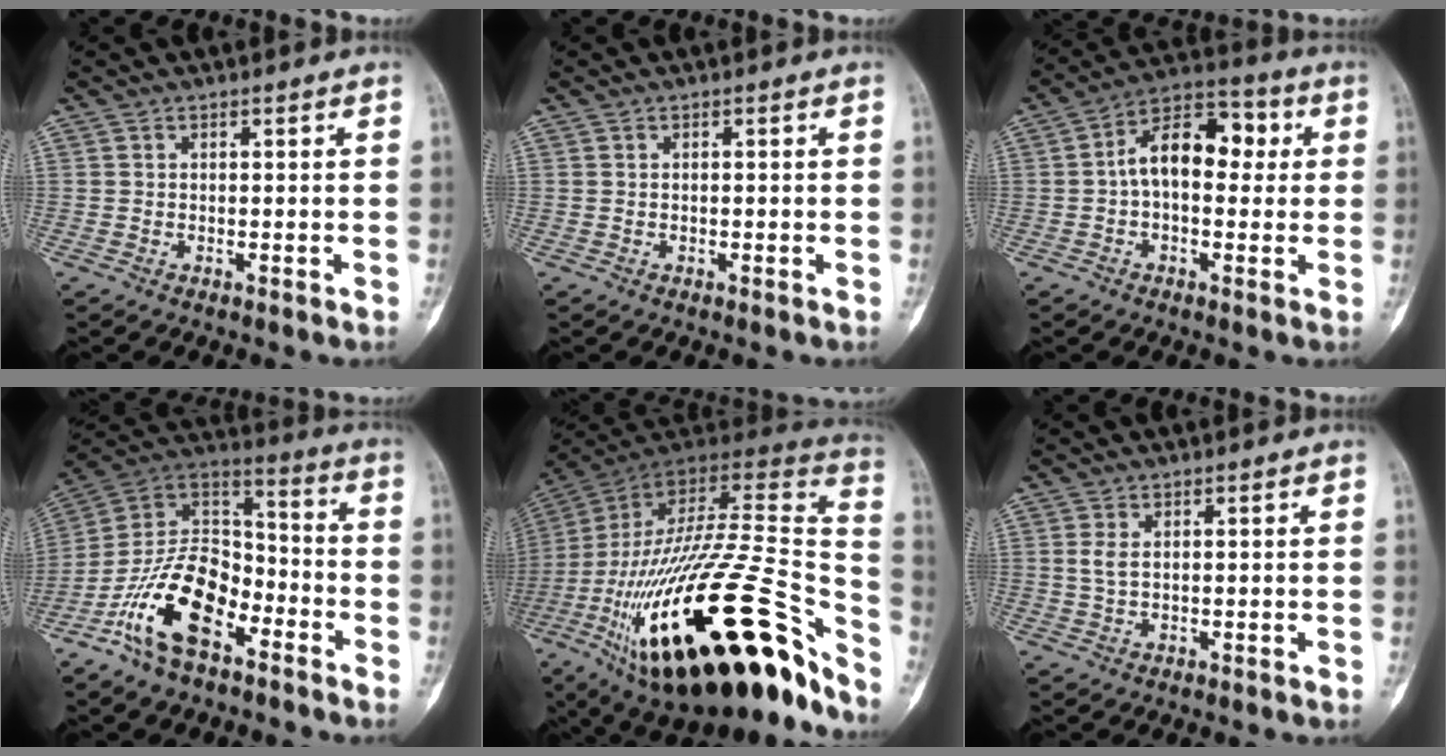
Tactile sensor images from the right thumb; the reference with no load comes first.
{"total": 0.0}
{"total": 12.7, "force": [1.1, 7.7, 10.0], "torque": [-0.132, 0.037, 0.006]}
{"total": 18.5, "force": [-9.4, 9.9, 12.5], "torque": [-0.214, 0.081, -0.179]}
{"total": 45.7, "force": [-20.9, 16.5, 37.1], "torque": [-0.581, 0.027, -0.329]}
{"total": 2.0, "force": [0.5, 0.9, 1.7], "torque": [-0.038, 0.003, 0.013]}